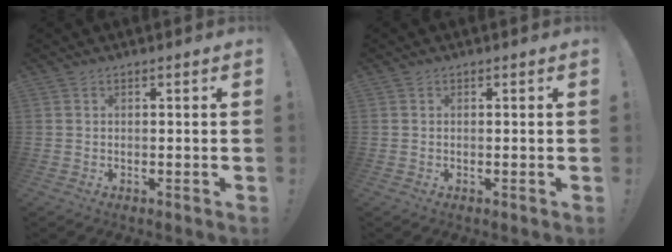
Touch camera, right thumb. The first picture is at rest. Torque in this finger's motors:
{"motor_torque": [0.22, 1.83, 0.36, -0.14, 0.00]}